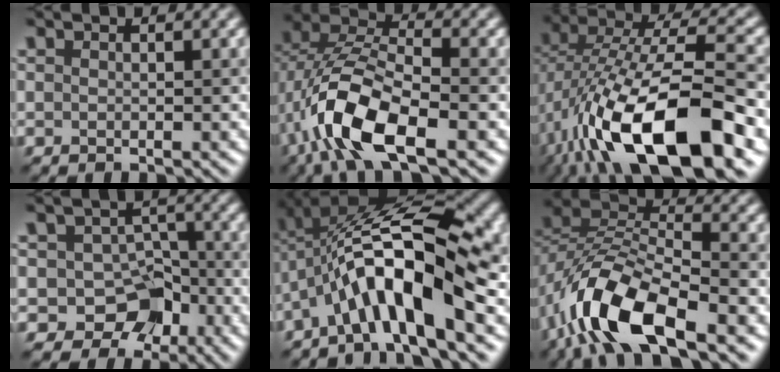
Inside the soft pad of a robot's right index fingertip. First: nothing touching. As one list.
[{"total": 9.9, "force": [-4.1, 4.3, 7.9], "torque": [-0.165, 0.006, -0.083]}, {"total": 15.9, "force": [-5.9, 6.3, 13.3], "torque": [-0.249, 0.009, -0.101]}, {"total": 6.7, "force": [-3.5, 5.0, 2.8], "torque": [-0.010, 0.009, -0.057]}, {"total": 12.1, "force": [-2.6, 3.7, 11.2], "torque": [-0.186, 0.024, -0.050]}, {"total": 10.7, "force": [-6.0, 4.3, 7.8], "torque": [-0.151, 0.009, -0.119]}]